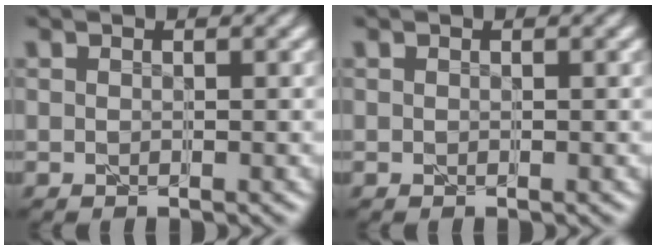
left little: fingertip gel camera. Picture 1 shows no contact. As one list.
[{"total": 0.0}]